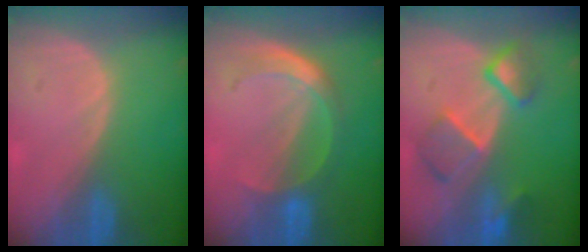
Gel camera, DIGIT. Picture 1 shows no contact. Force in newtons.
{"total": 5.7, "press": 5.2, "slide": 2.5}
{"total": 7.3, "press": 6.8, "slide": 2.4}